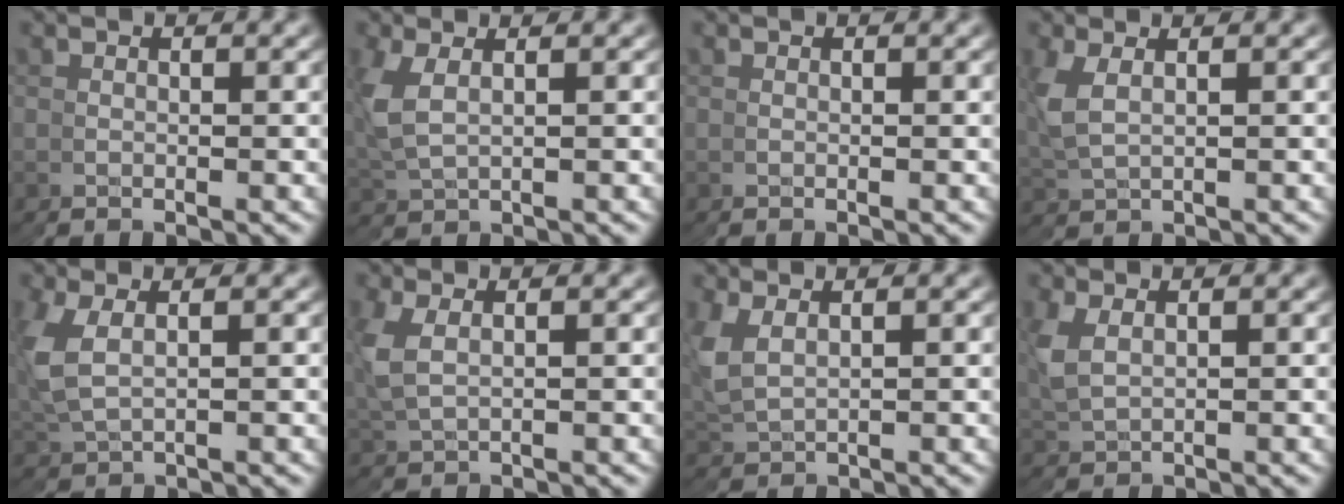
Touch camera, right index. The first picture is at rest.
{"total": 2.8, "force": [1.0, 2.4, 1.1], "torque": [-0.065, -0.018, 0.034]}
{"total": 0.0}
{"total": 2.2, "force": [1.1, 1.8, 0.8], "torque": [-0.053, -0.017, 0.035]}
{"total": 3.6, "force": [1.1, 3.1, 1.6], "torque": [-0.080, -0.017, 0.034]}
{"total": 2.3, "force": [0.9, 1.9, 0.8], "torque": [-0.051, -0.016, 0.031]}
{"total": 2.8, "force": [1.0, 2.5, 0.8], "torque": [-0.062, -0.022, 0.036]}
{"total": 2.2, "force": [0.9, 1.9, 0.5], "torque": [-0.048, -0.021, 0.035]}